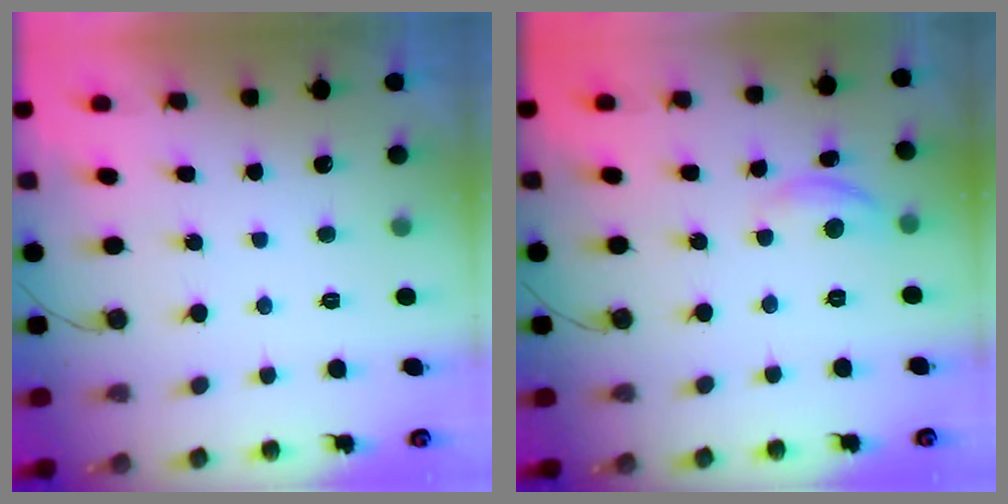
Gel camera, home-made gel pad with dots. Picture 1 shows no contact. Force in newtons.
{"total": 5.9, "press": 5.9, "slide": 0.7}